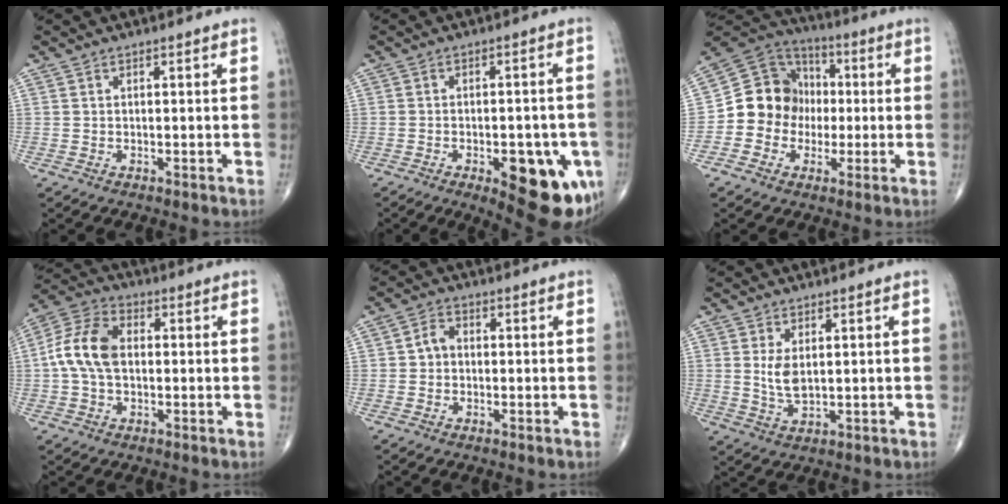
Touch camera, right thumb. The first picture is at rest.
{"total": 15.5, "force": [-6.1, 6.4, 12.8], "torque": [-0.112, 0.009, -0.062]}
{"total": 13.0, "force": [-1.5, 11.9, 5.0], "torque": [-0.043, 0.043, -0.036]}
{"total": 10.2, "force": [0.2, 6.6, 7.8], "torque": [-0.159, 0.028, -0.004]}
{"total": 3.0, "force": [-0.2, 2.5, 1.8], "torque": [-0.021, 0.014, -0.010]}
{"total": 4.1, "force": [0.8, 2.0, 3.5], "torque": [-0.066, -0.013, 0.024]}